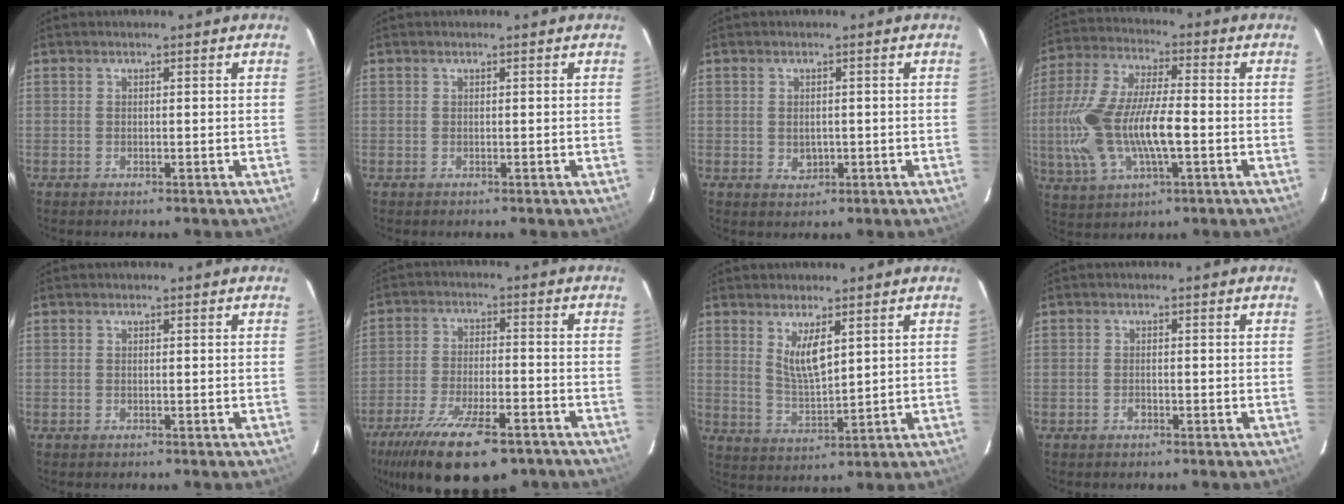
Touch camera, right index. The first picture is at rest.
{"total": 0.0}
{"total": 2.6, "force": [-0.4, 2.2, 1.4], "torque": [-0.023, 0.000, -0.001]}
{"total": 17.8, "force": [-3.0, 7.0, 16.1], "torque": [-0.343, -0.003, -0.056]}
{"total": 0.0}
{"total": 19.4, "force": [-13.6, 6.2, 12.3], "torque": [-0.241, -0.049, -0.212]}
{"total": 6.2, "force": [2.8, 1.9, 5.2], "torque": [-0.093, -0.015, 0.060]}
{"total": 1.3, "force": [-0.8, 0.7, 0.7], "torque": [-0.015, 0.001, -0.014]}